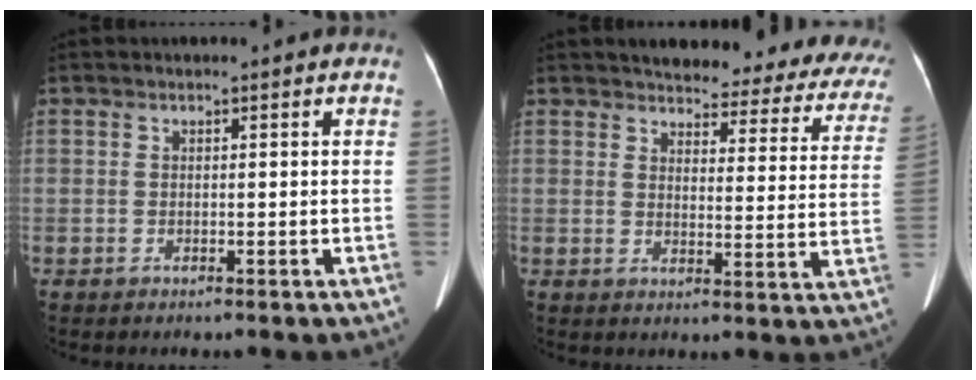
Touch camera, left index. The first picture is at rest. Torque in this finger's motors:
{"motor_torque": [0.96, -1.18, 0.08, 0.04]}